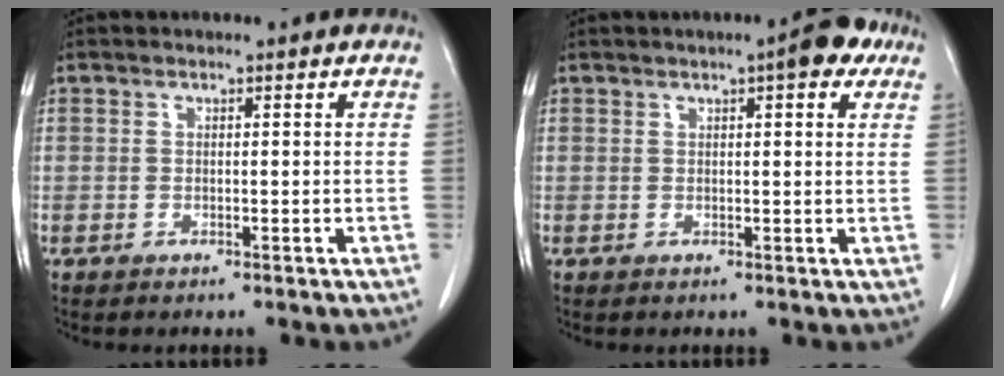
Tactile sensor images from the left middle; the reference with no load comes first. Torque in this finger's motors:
{"motor_torque": [0.74, -0.68, 0.22, 0.05]}